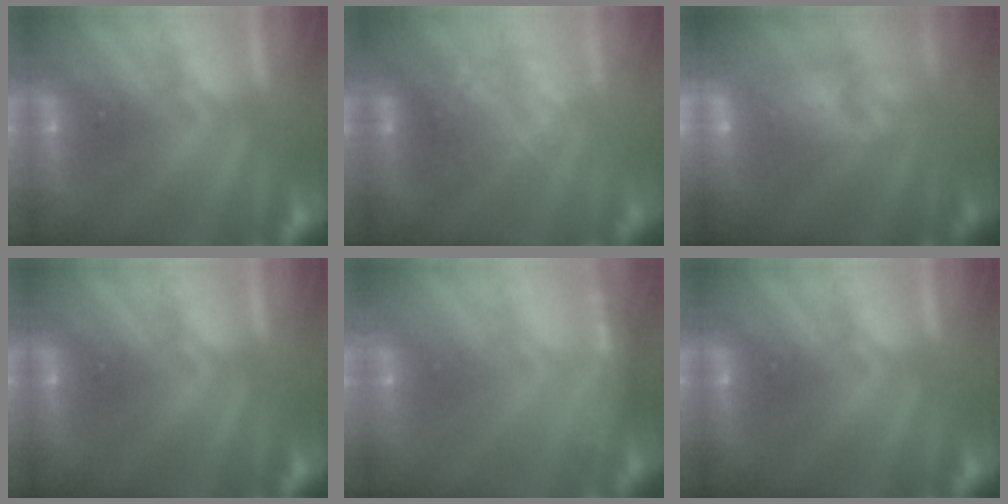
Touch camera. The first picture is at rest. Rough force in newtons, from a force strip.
{"total": 2.5}
{"total": 7.6}
{"total": 0.0}
{"total": 9.7}
{"total": 0.0}